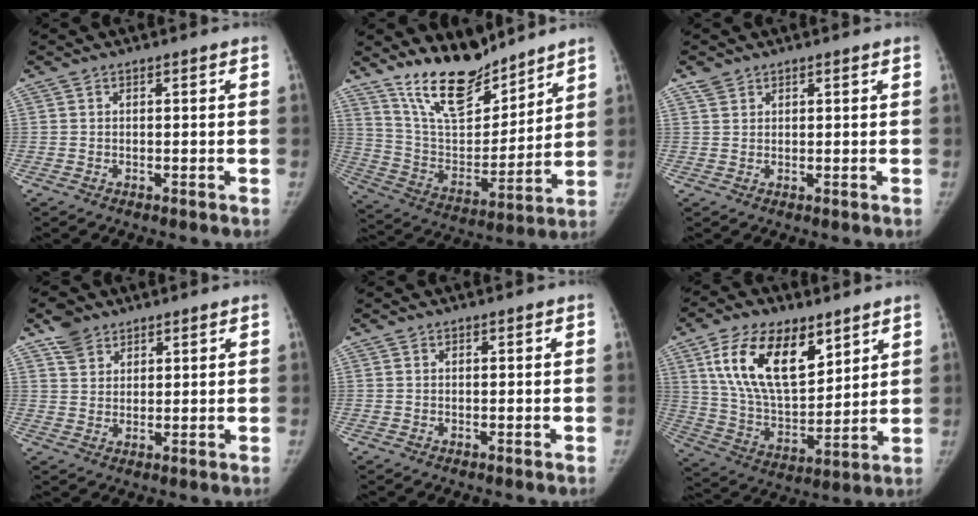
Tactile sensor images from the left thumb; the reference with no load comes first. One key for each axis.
{"total": 17.1, "fx": 13.8, "fy": 6.3, "fz": 7.8, "tx": -0.094, "ty": -0.090, "tz": 0.257}
{"total": 1.8, "fx": 1.4, "fy": 1.1, "fz": 0.4, "tx": 0.001, "ty": -0.001, "tz": 0.026}
{"total": 5.1, "fx": 3.7, "fy": 3.3, "fz": 1.4, "tx": -0.008, "ty": -0.016, "tz": 0.071}
{"total": 0.0}
{"total": 19.4, "fx": 9.6, "fy": 9.9, "fz": 13.6, "tx": -0.211, "ty": -0.044, "tz": 0.186}